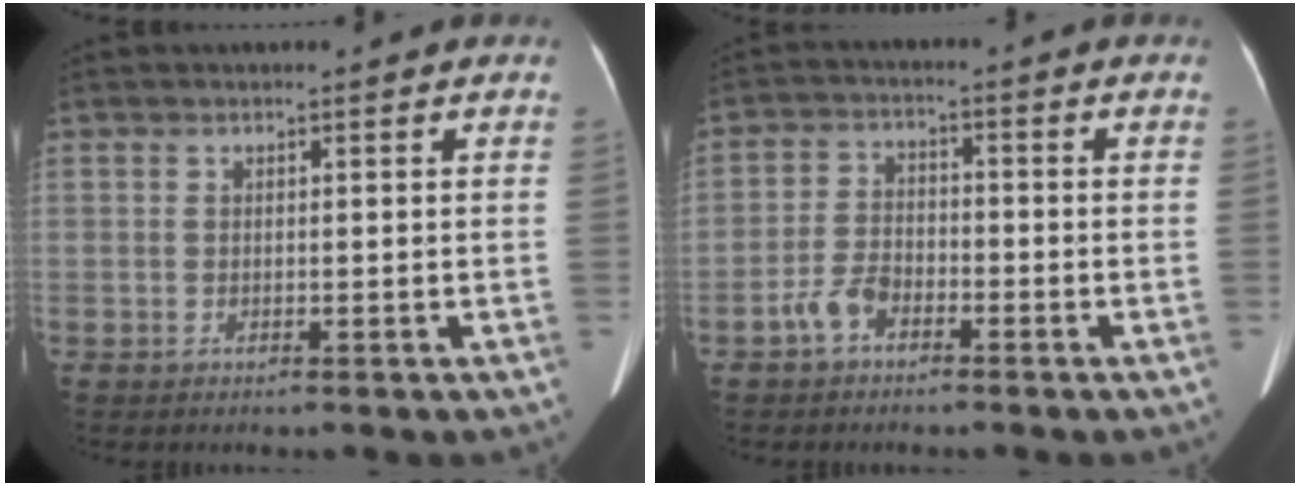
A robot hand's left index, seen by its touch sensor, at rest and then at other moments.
{"total": 4.6, "force": [-3.0, 2.4, 2.5], "torque": [-0.060, 0.004, -0.057]}